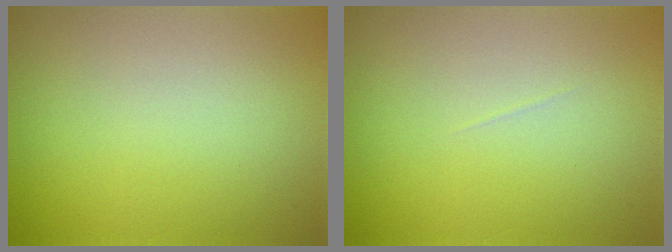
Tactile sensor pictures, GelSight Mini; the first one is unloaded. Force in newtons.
{"total": 0.0}